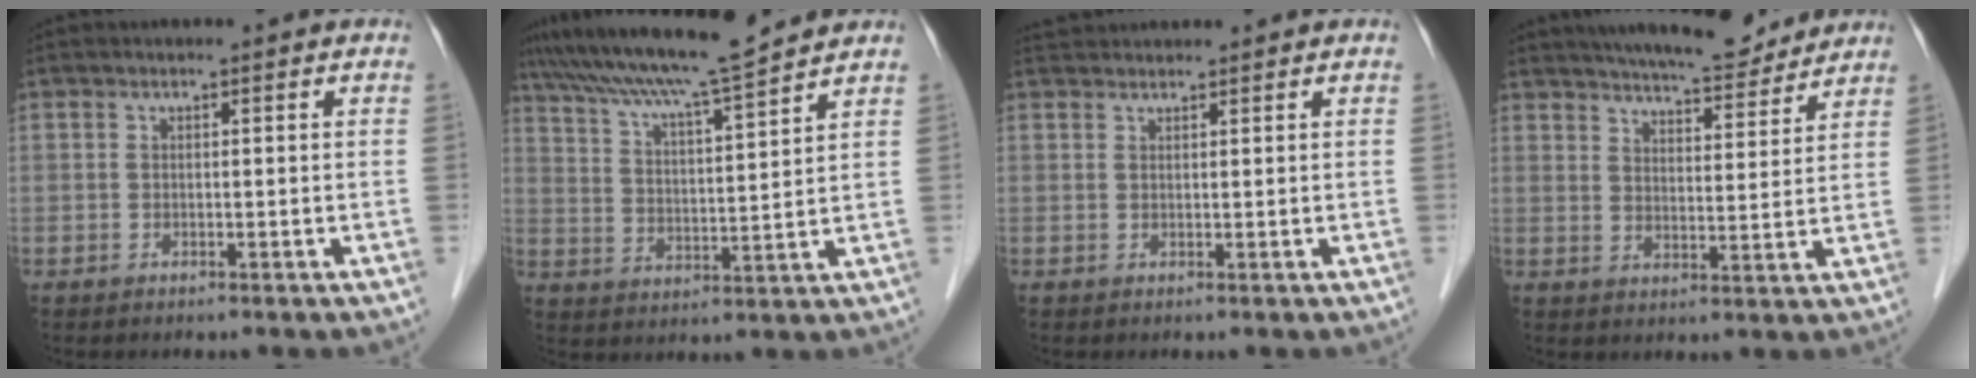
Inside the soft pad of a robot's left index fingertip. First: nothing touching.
{"total": 13.1, "force": [11.6, -0.6, 6.1], "torque": [-0.113, 0.010, 0.192]}
{"total": 2.5, "force": [2.4, 0.3, 0.2], "torque": [-0.006, 0.026, 0.047]}
{"total": 12.4, "force": [11.6, 2.1, 3.9], "torque": [-0.056, -0.003, 0.164]}